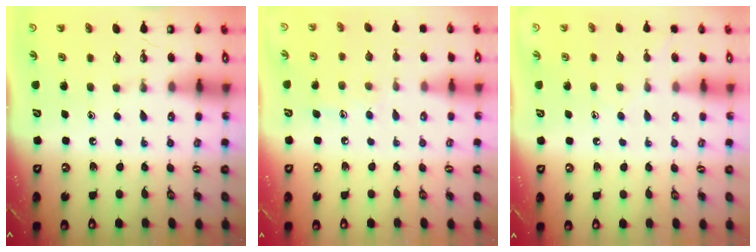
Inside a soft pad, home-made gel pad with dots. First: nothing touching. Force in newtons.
{"total": 7.3, "press": 7.3, "slide": 0.4}
{"total": 5.3, "press": 5.3, "slide": 0.6}